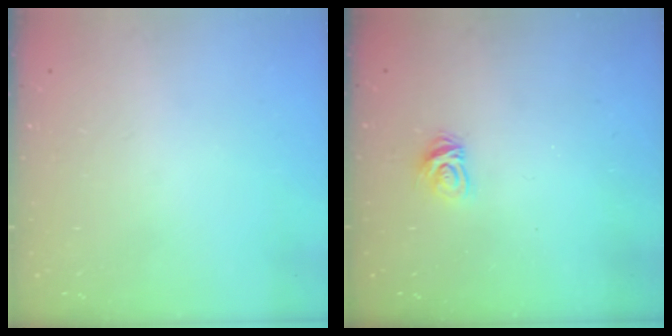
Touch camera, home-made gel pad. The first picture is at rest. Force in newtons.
{"total": 4.0, "press": 4.0, "slide": 0.4}